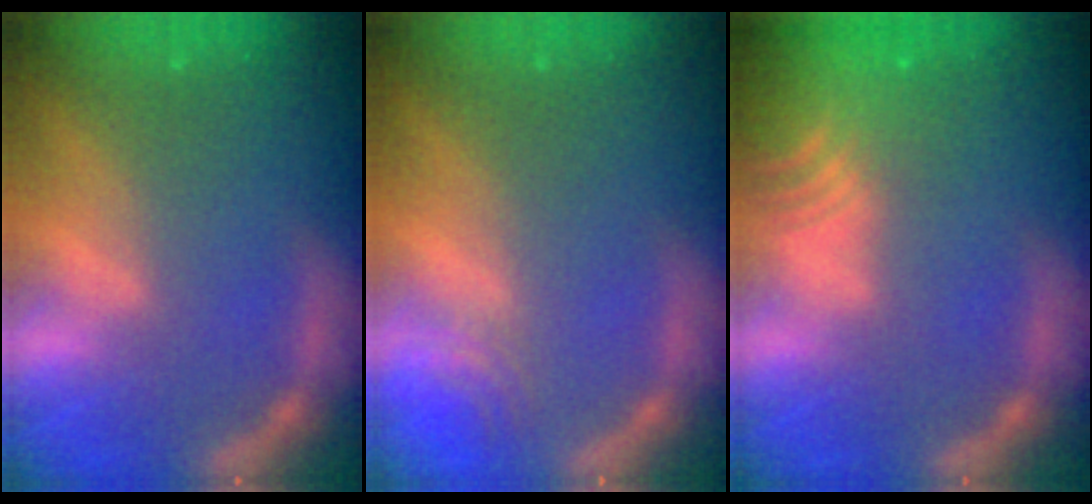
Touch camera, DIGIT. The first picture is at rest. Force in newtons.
{"total": 2.0}
{"total": 10.1}